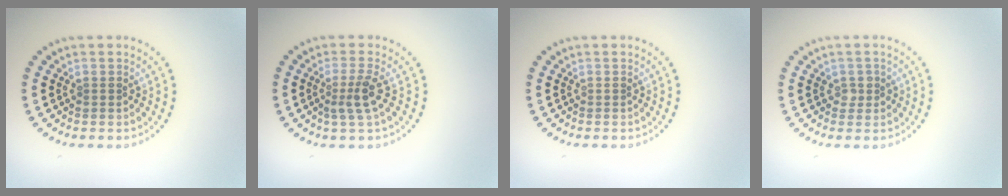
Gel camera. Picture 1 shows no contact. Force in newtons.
{"total": 2.4, "press": 1.8, "slide": 1.5}
{"total": 0.0}
{"total": 1.0, "press": 1.0, "slide": 0.2}